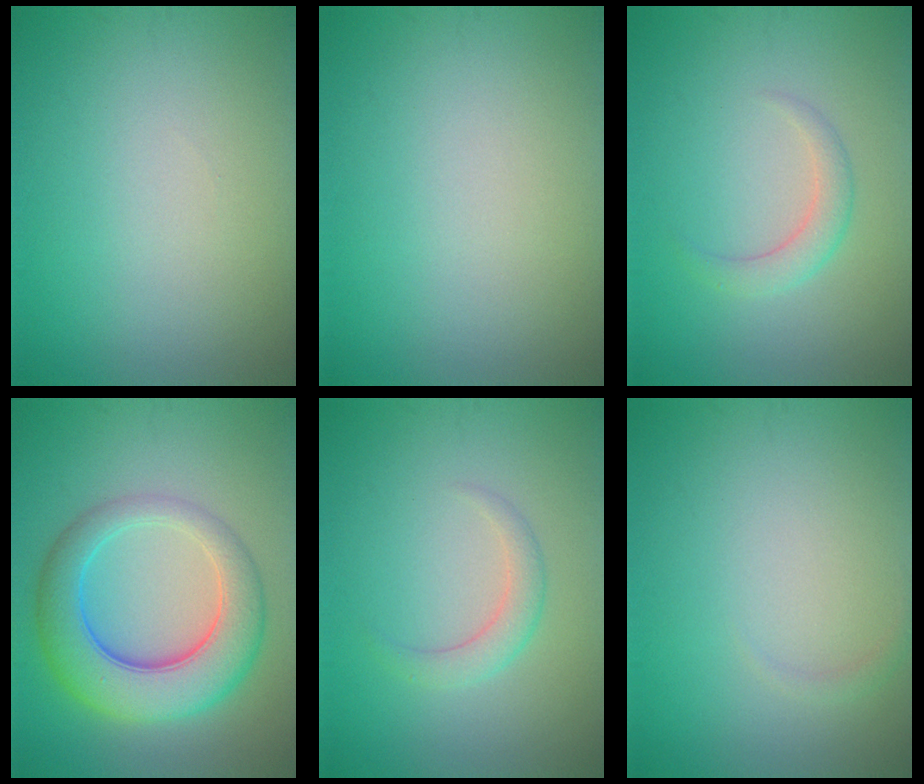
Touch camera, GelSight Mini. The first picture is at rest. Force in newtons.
{"total": 0.0}
{"total": 2.0, "press": 2.0, "slide": 0.2}
{"total": 8.0, "press": 8.0, "slide": 0.3}
{"total": 2.0, "press": 2.0, "slide": 0.2}
{"total": 0.6, "press": 0.6, "slide": 0.0}